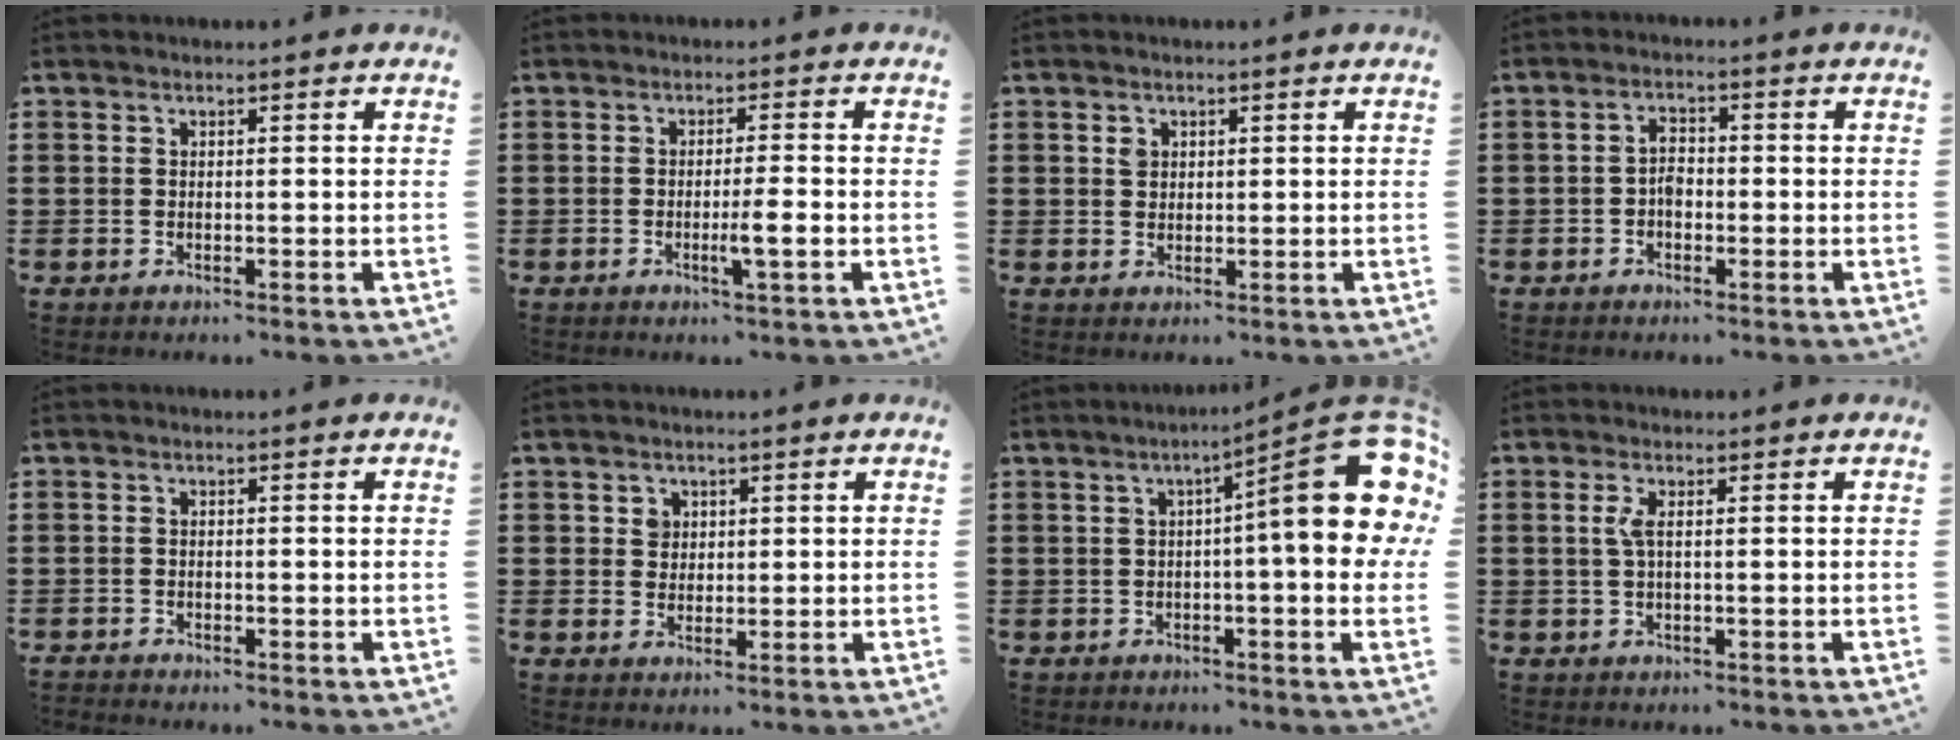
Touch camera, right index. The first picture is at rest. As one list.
[{"total": 3.8, "force": [-1.3, 0.0, 3.6], "torque": [-0.059, -0.008, -0.024]}, {"total": 1.4, "force": [0.6, 1.1, 0.6], "torque": [-0.014, 0.006, 0.011]}, {"total": 2.5, "force": [-0.7, 1.5, 1.8], "torque": [-0.045, 0.002, -0.017]}, {"total": 1.0, "force": [-1.0, 0.1, -0.3], "torque": [0.002, 0.002, -0.021]}, {"total": 2.1, "force": [0.8, 1.8, 0.6], "torque": [-0.010, 0.006, 0.012]}, {"total": 16.3, "force": [3.8, 3.3, 15.6], "torque": [-0.212, -0.032, 0.055]}, {"total": 2.2, "force": [0.1, 0.4, 2.2], "torque": [-0.051, -0.003, -0.002]}]